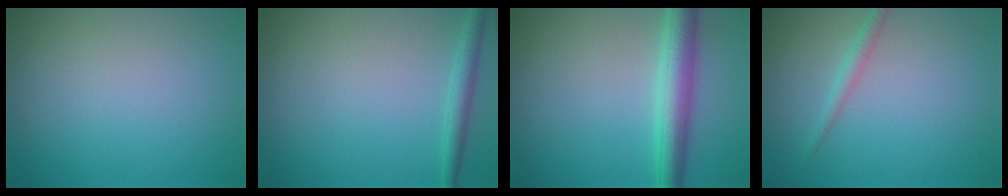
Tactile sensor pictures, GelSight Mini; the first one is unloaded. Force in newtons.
{"total": 1.8, "press": 1.8, "slide": 0.1}
{"total": 4.5, "press": 4.5, "slide": 0.1}
{"total": 1.4, "press": 1.4, "slide": 0.0}